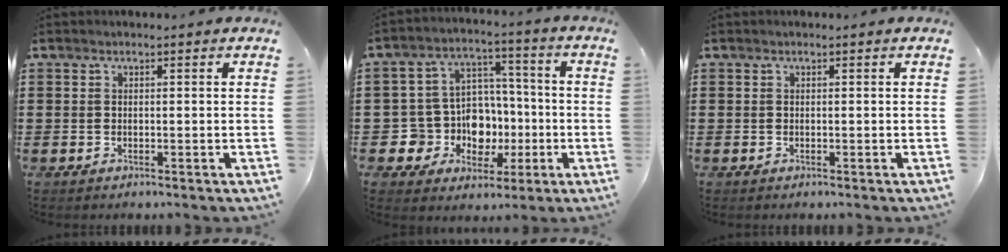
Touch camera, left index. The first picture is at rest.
{"total": 9.8, "force": [-1.6, 8.9, 3.7], "torque": [-0.106, 0.007, -0.017]}
{"total": 0.0}